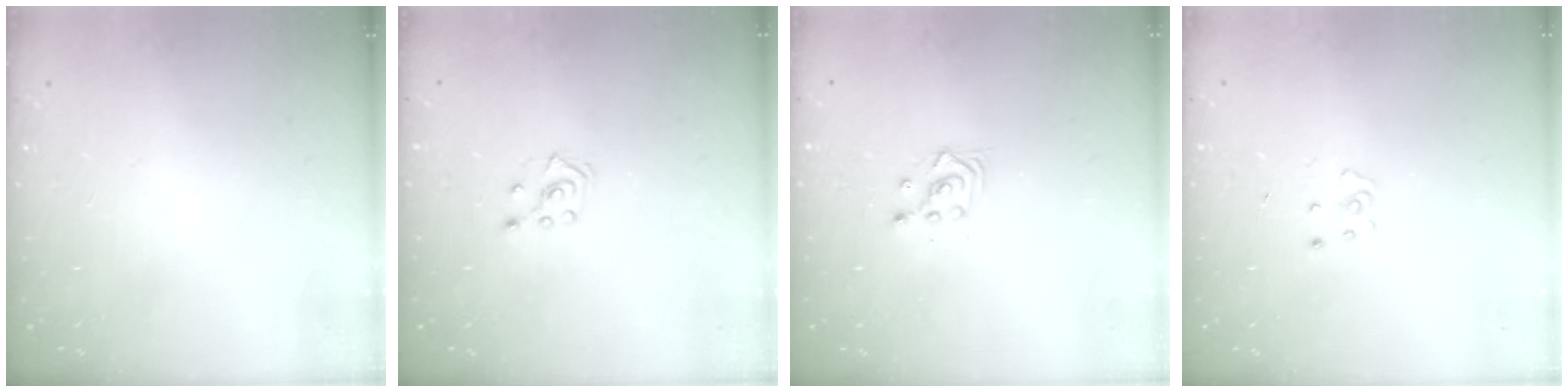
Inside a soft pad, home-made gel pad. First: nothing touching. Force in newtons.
{"total": 2.8, "press": 2.7, "slide": 0.5}
{"total": 2.3, "press": 2.3, "slide": 0.3}
{"total": 2.7, "press": 2.7, "slide": 0.3}